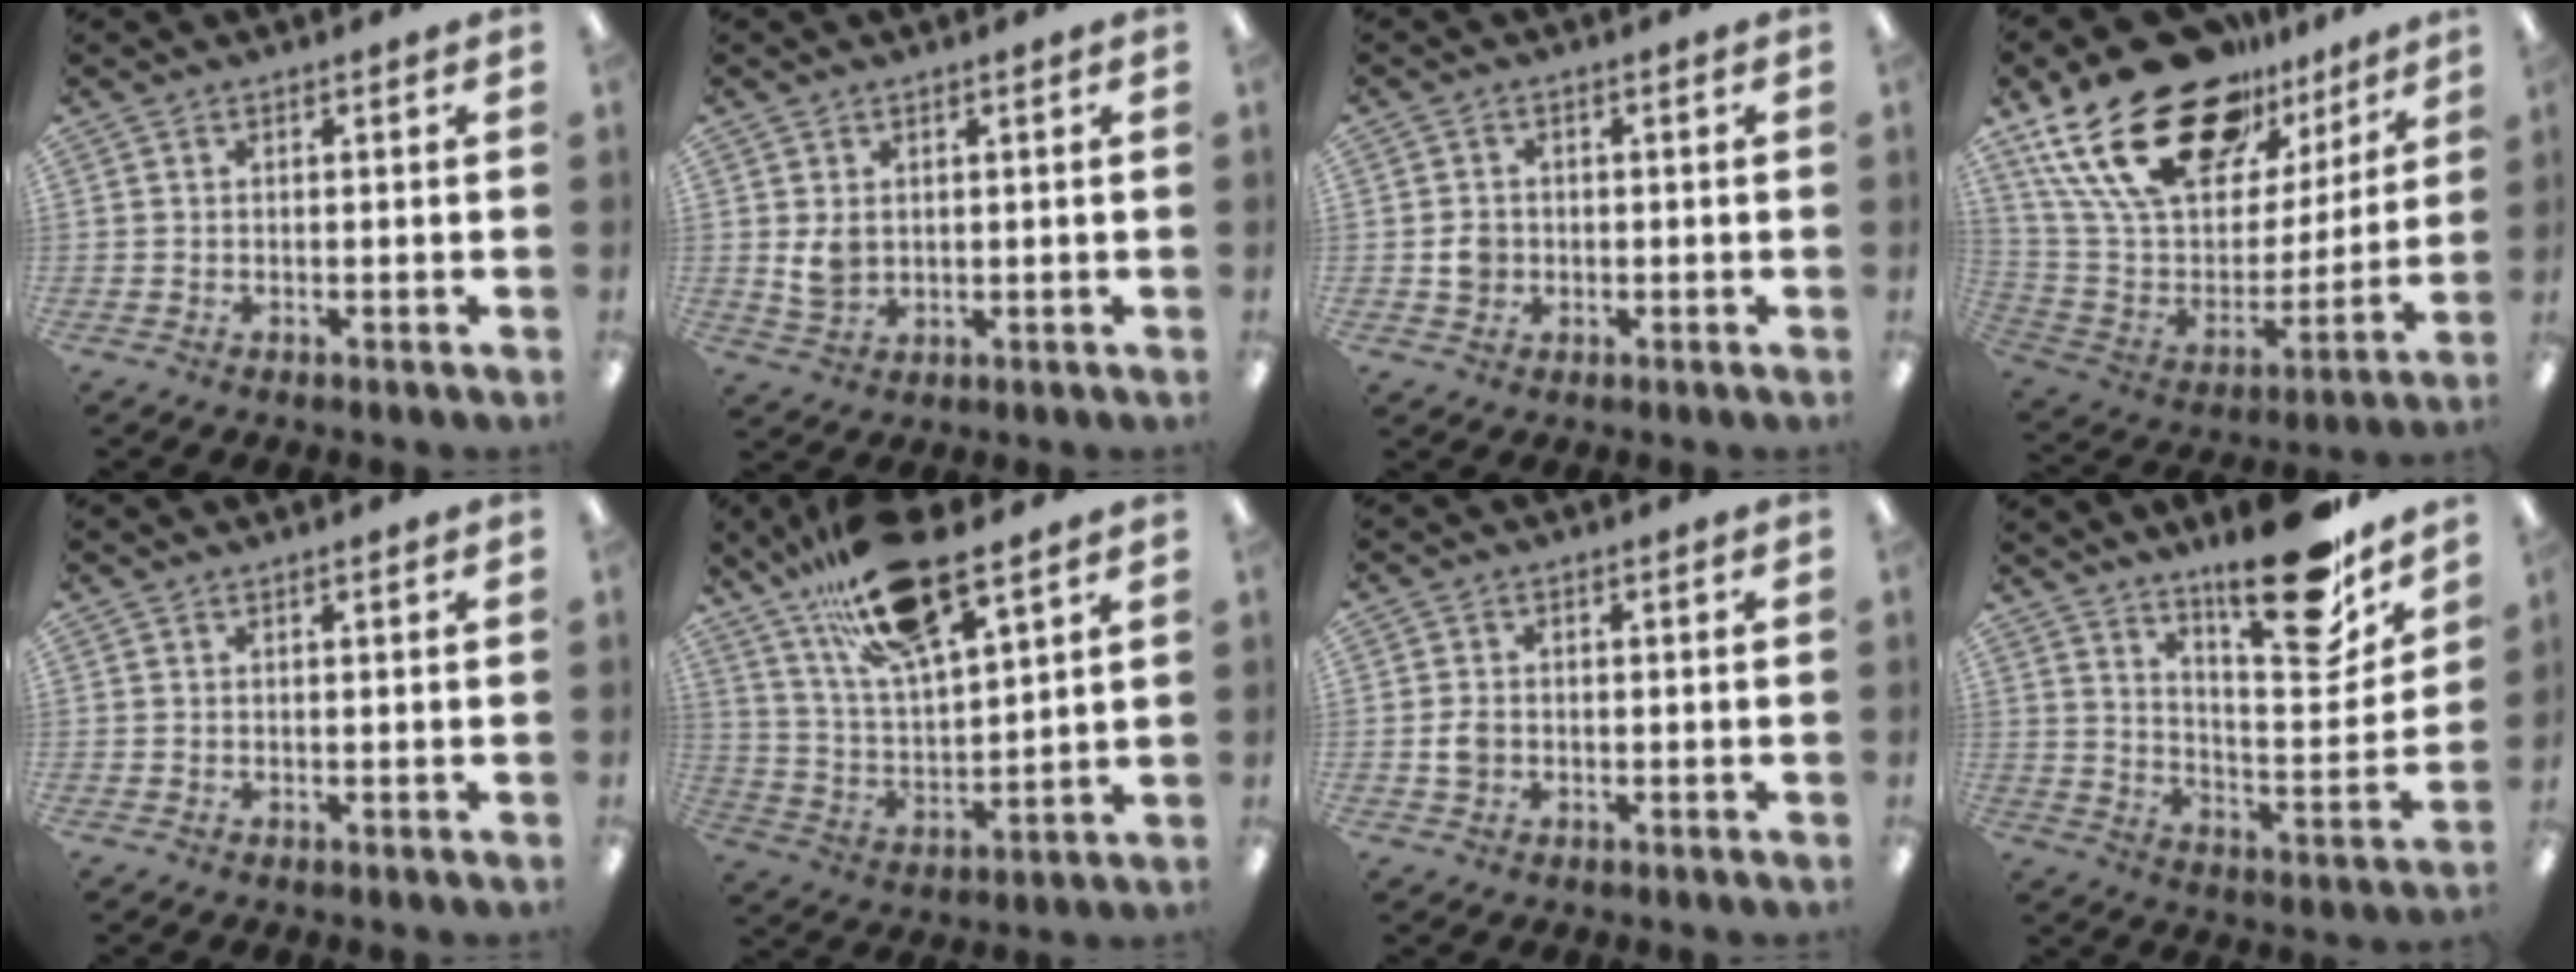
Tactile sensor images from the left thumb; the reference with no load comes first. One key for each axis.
{"total": 4.2, "fx": 1.2, "fy": 3.1, "fz": 2.5, "tx": -0.041, "ty": -0.005, "tz": 0.020}
{"total": 3.1, "fx": -0.4, "fy": 2.8, "fz": 1.3, "tx": -0.016, "ty": 0.002, "tz": -0.010}
{"total": 27.9, "fx": 18.0, "fy": 14.4, "fz": 15.6, "tx": -0.304, "ty": -0.106, "tz": 0.328}
{"total": 0.0}
{"total": 20.6, "fx": 14.8, "fy": 6.0, "fz": 13.0, "tx": -0.240, "ty": -0.067, "tz": 0.254}
{"total": 2.7, "fx": -0.4, "fy": 2.1, "fz": 1.7, "tx": -0.031, "ty": 0.005, "tz": -0.008}
{"total": 21.1, "fx": 16.8, "fy": 5.1, "fz": 11.6, "tx": -0.164, "ty": -0.124, "tz": 0.273}